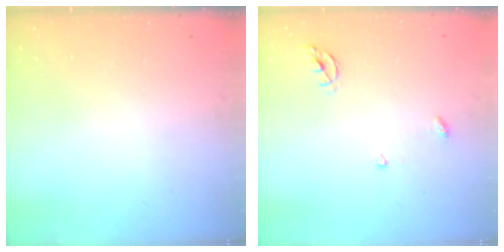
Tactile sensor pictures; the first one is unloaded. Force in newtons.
{"total": 5.5, "press": 5.5, "slide": 0.6}